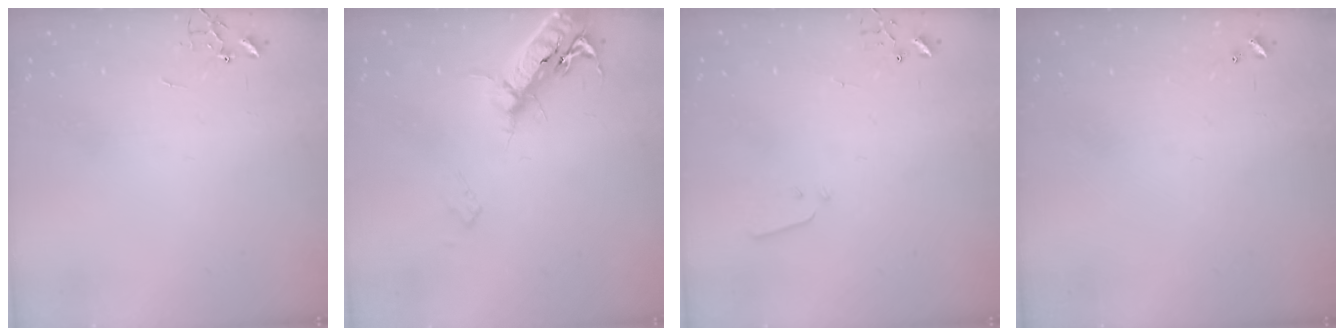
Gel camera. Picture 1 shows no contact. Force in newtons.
{"total": 17.6, "press": 17.3, "slide": 3.5}
{"total": 2.2, "press": 2.1, "slide": 0.3}
{"total": 0.0}